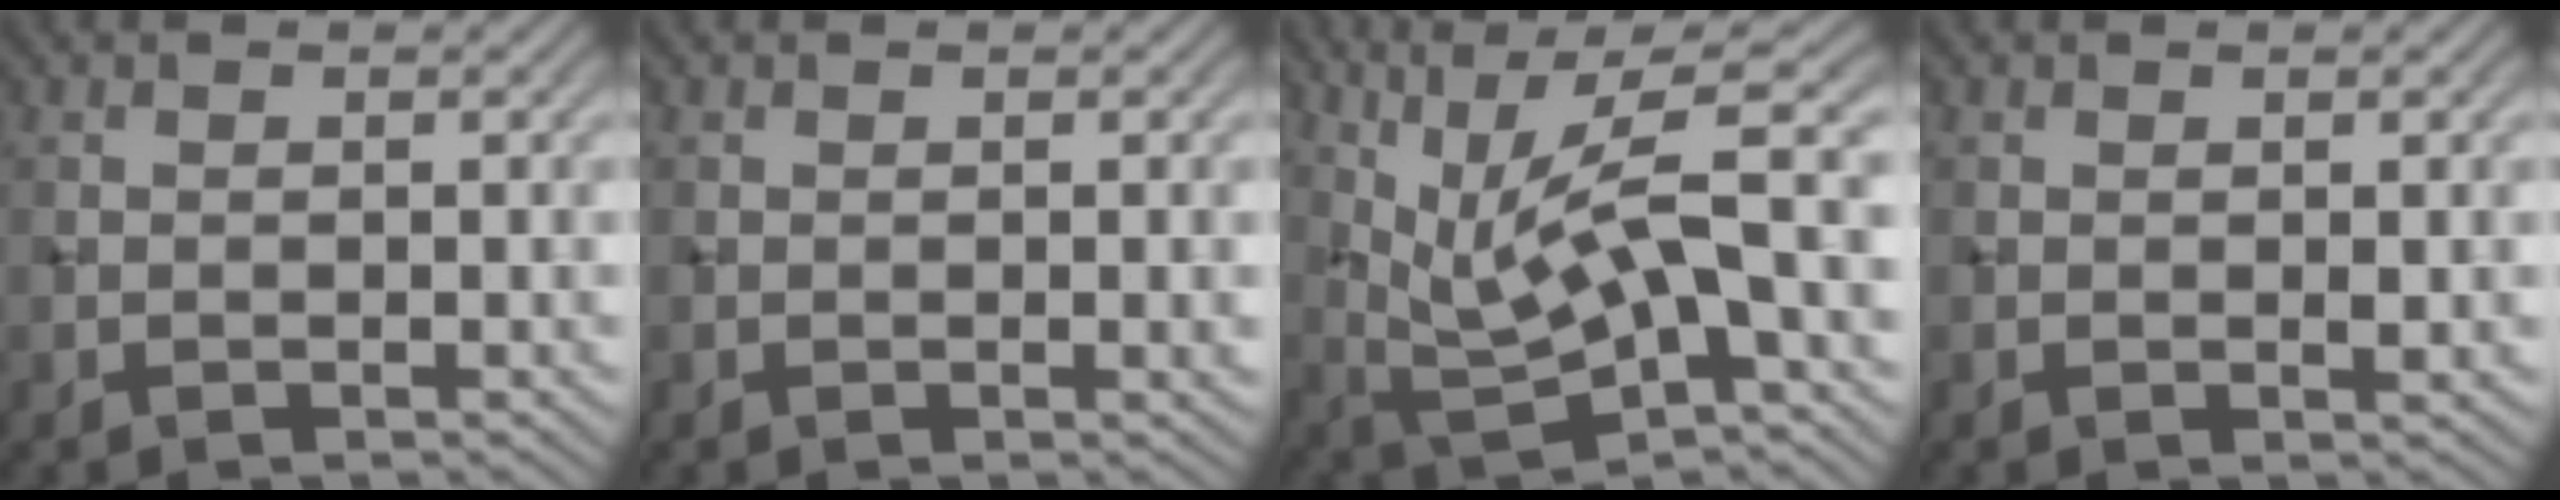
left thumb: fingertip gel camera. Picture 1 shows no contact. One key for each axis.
{"total": 1.0, "fx": 0.0, "fy": 0.1, "fz": 1.0, "tx": -0.016, "ty": 0.000, "tz": 0.001}
{"total": 11.9, "fx": 3.1, "fy": 3.5, "fz": 10.9, "tx": -0.218, "ty": 0.014, "tz": 0.062}
{"total": 0.8, "fx": 0.2, "fy": 0.1, "fz": 0.8, "tx": -0.016, "ty": 0.000, "tz": 0.002}